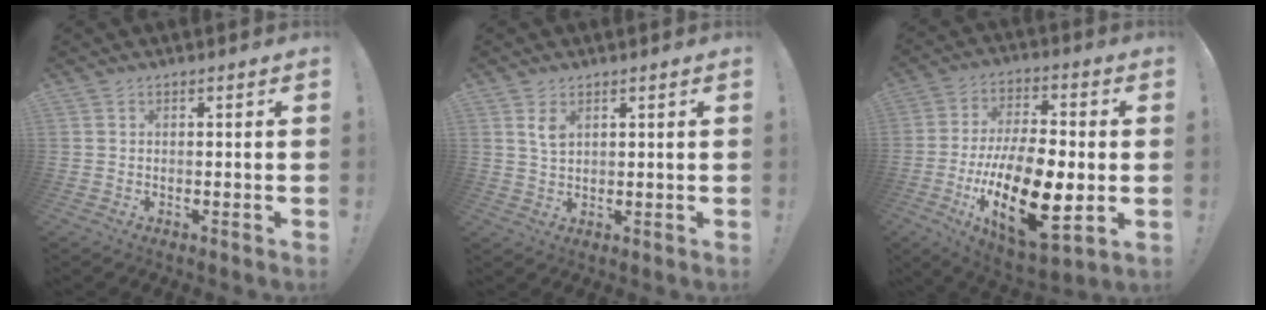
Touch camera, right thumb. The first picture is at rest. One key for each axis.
{"total": 3.9, "fx": 2.1, "fy": 2.3, "fz": 2.5, "tx": -0.030, "ty": -0.013, "tz": 0.034}
{"total": 23.1, "fx": -5.2, "fy": 10.7, "fz": 19.8, "tx": -0.362, "ty": 0.022, "tz": -0.075}